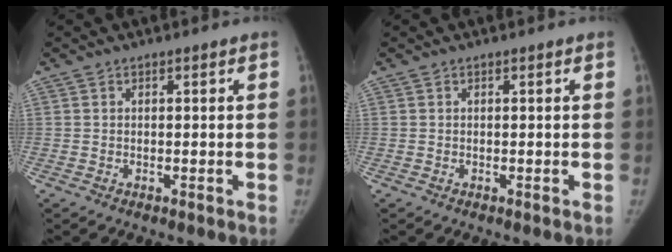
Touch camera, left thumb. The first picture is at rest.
{"total": 0.0}